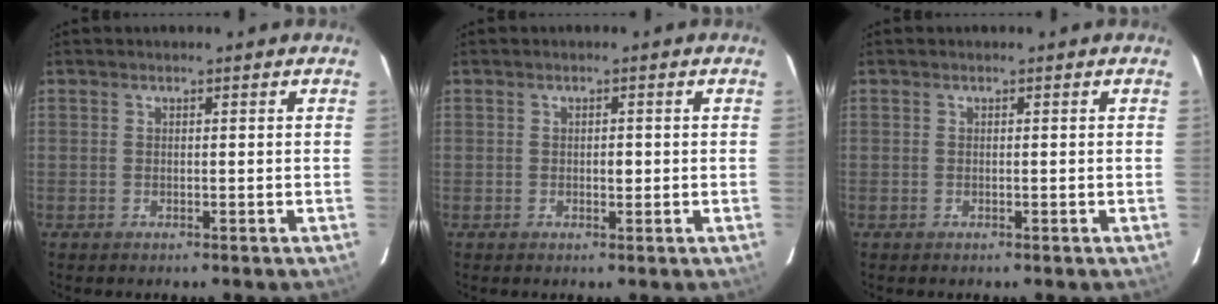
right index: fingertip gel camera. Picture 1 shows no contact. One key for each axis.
{"total": 1.1, "fx": -0.1, "fy": 0.5, "fz": 1.0, "tx": -0.015, "ty": 0.001, "tz": -0.001}
{"total": 0.0}